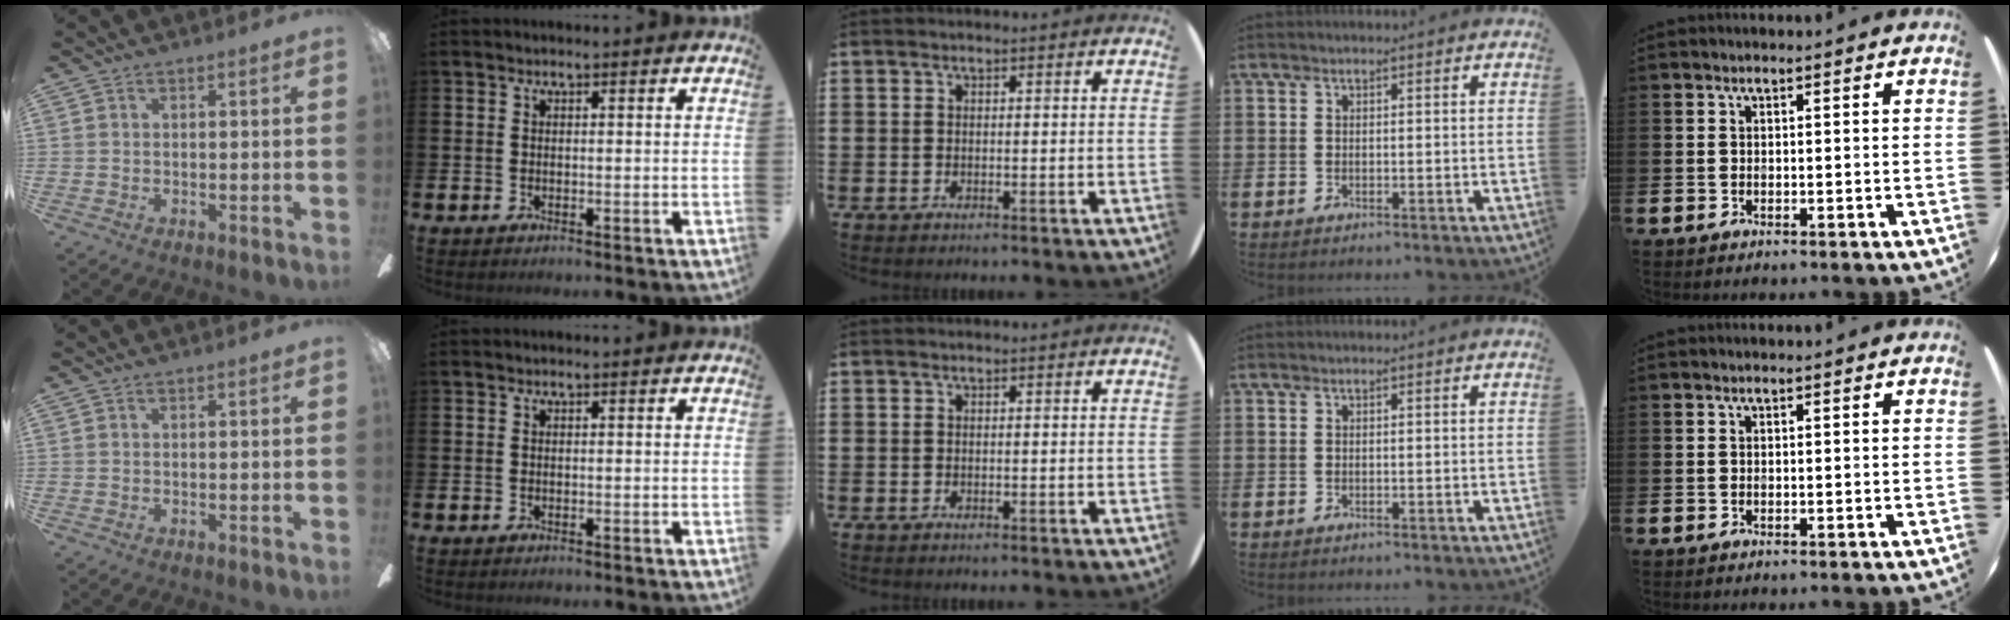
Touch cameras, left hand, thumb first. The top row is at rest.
{}